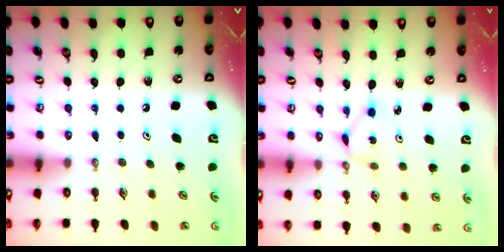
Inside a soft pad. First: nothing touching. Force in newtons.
{"total": 1.6, "press": 1.6, "slide": 0.2}